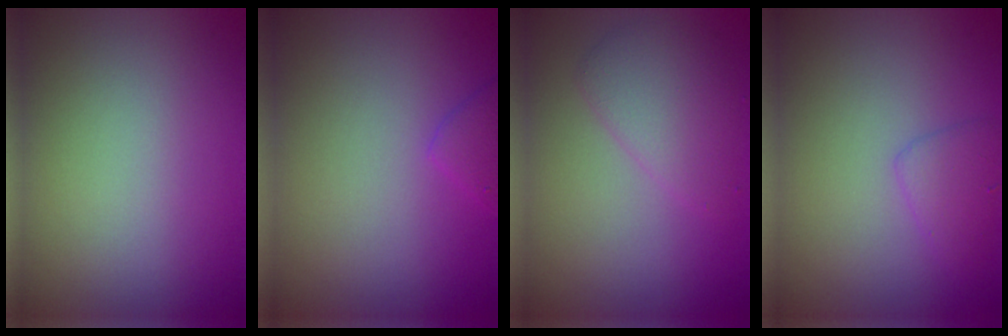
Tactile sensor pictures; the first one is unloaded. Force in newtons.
{"total": 1.3, "press": 1.3, "slide": 0.1}
{"total": 3.0, "press": 3.0, "slide": 0.2}
{"total": 1.9, "press": 1.9, "slide": 0.1}